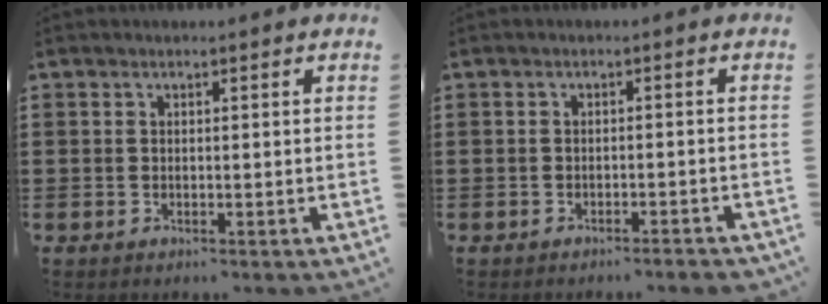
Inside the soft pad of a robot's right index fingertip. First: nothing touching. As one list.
[{"total": 1.4, "force": [-1.3, -0.1, 0.4], "torque": [-0.009, 0.001, -0.027]}]